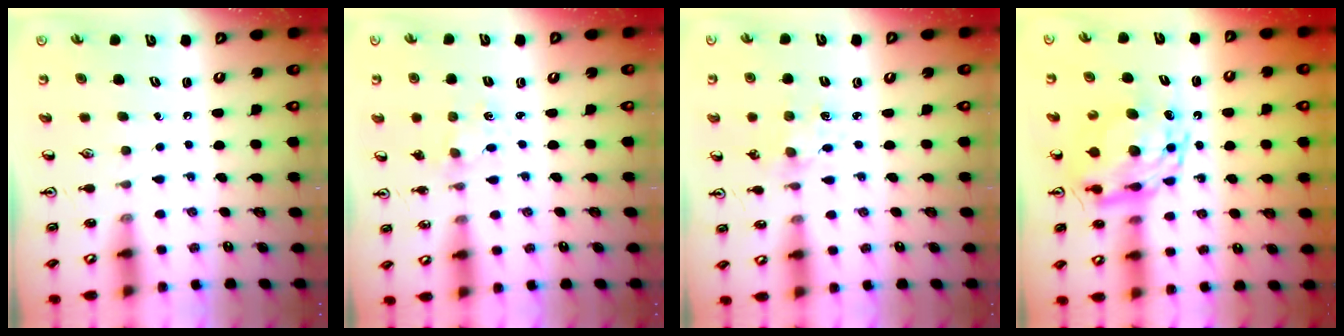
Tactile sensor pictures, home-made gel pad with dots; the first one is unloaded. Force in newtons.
{"total": 0.0}
{"total": 1.8, "press": 1.8, "slide": 0.3}
{"total": 13.6, "press": 13.5, "slide": 1.0}